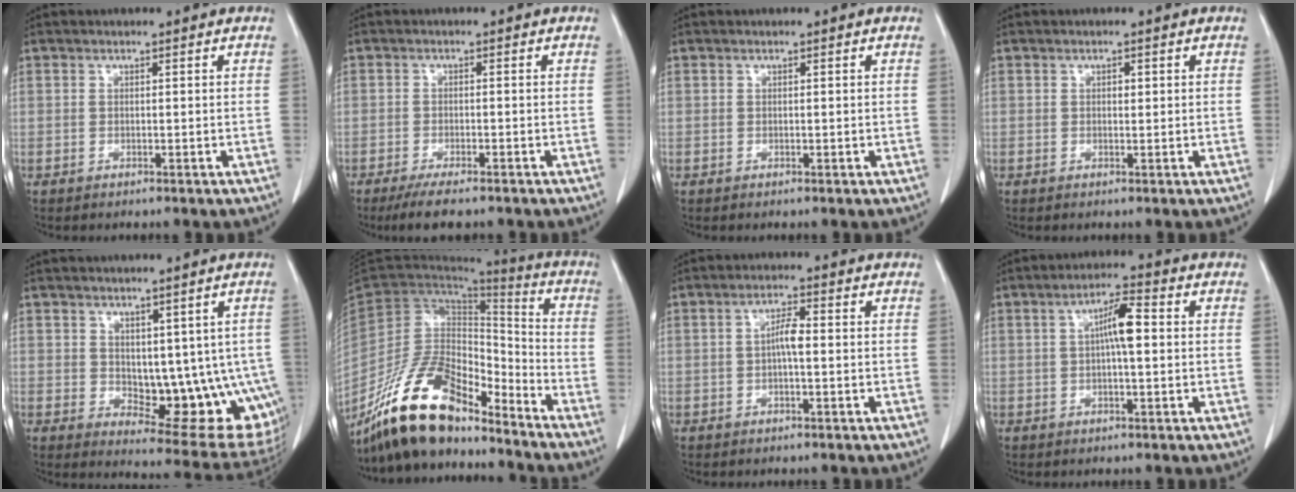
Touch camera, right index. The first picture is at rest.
{"total": 5.2, "force": [-4.1, 1.1, 3.1], "torque": [-0.052, -0.011, -0.064]}
{"total": 0.0}
{"total": 0.8, "force": [0.2, 0.4, 0.6], "torque": [-0.010, 0.001, 0.003]}
{"total": 13.6, "force": [-0.7, 7.0, 11.6], "torque": [-0.121, -0.006, 0.009]}
{"total": 17.2, "force": [-14.0, 6.0, 8.0], "torque": [-0.141, 0.028, -0.254]}
{"total": 3.0, "force": [-0.1, 0.6, 2.9], "torque": [-0.055, 0.006, -0.003]}
{"total": 5.4, "force": [0.6, 0.8, 5.3], "torque": [-0.094, 0.013, 0.006]}